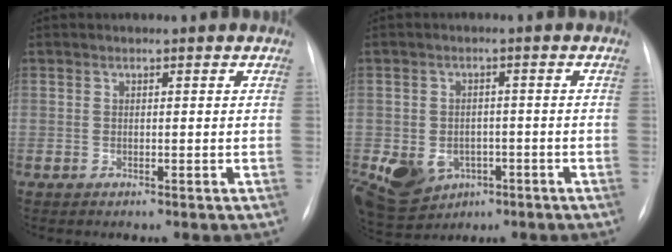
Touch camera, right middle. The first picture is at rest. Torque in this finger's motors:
{"motor_torque": [1.14, -0.91, 0.48, 0.09]}